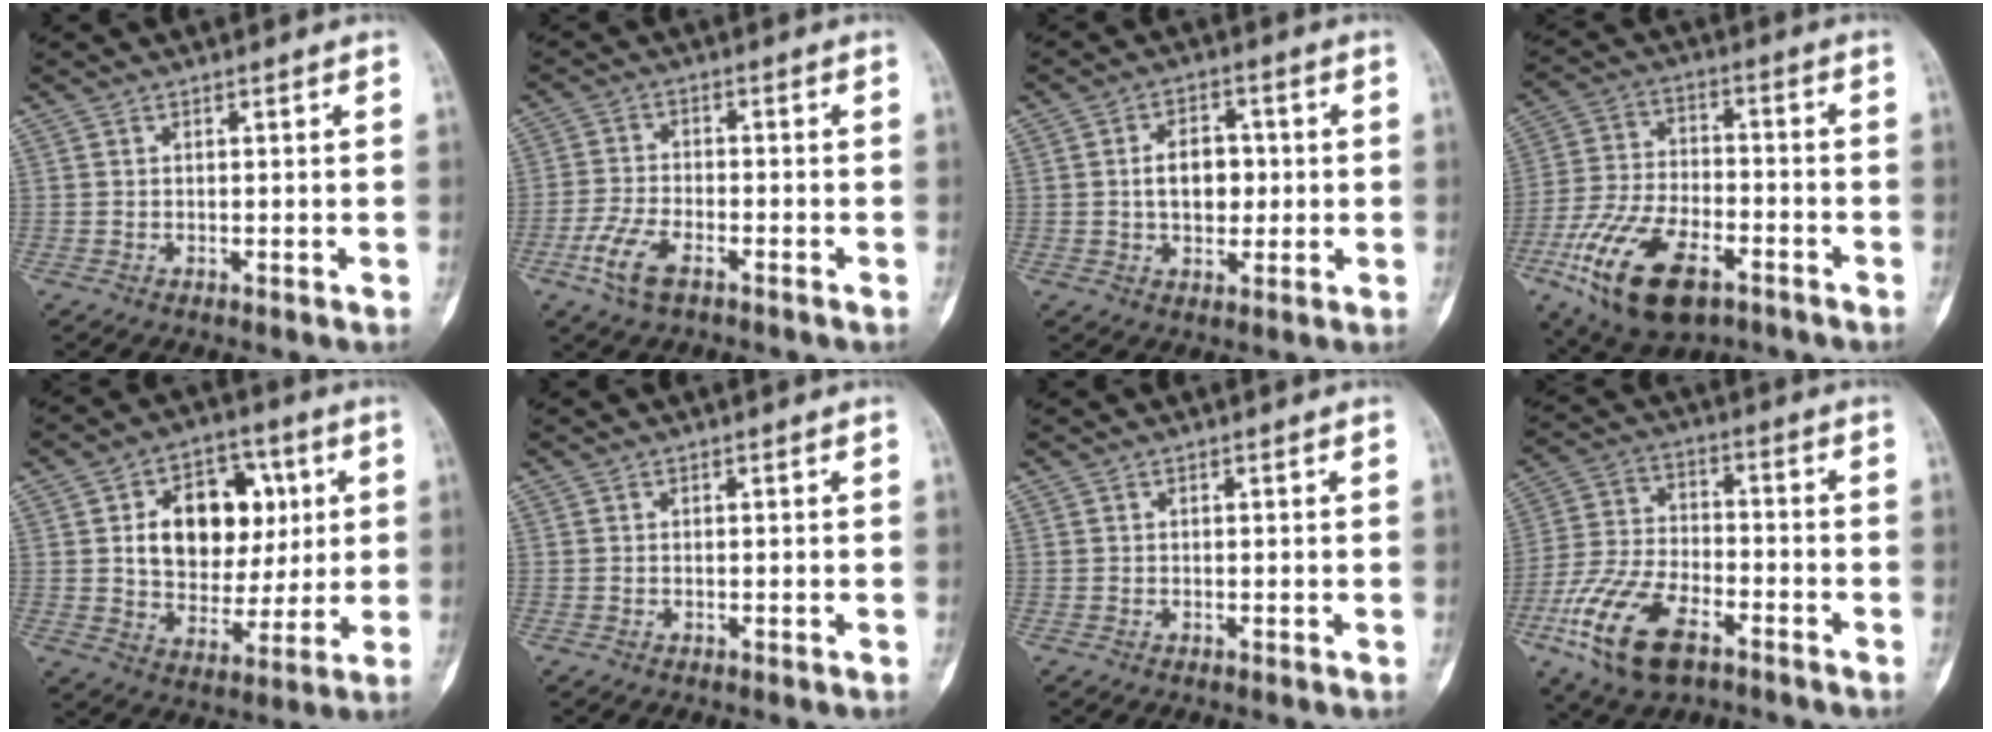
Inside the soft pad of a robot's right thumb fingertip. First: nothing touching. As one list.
[{"total": 7.4, "force": [-4.1, 3.4, 5.2], "torque": [-0.112, 0.013, -0.079]}, {"total": 7.8, "force": [0.0, 5.3, 5.8], "torque": [-0.064, 0.012, -0.001]}, {"total": 18.9, "force": [-9.4, 9.5, 13.3], "torque": [-0.248, 0.030, -0.162]}, {"total": 17.0, "force": [3.5, 12.1, 11.4], "torque": [-0.122, 0.006, 0.058]}, {"total": 0.0}, {"total": 0.0}, {"total": 16.4, "force": [-8.5, 8.2, 11.4], "torque": [-0.226, 0.026, -0.158]}]